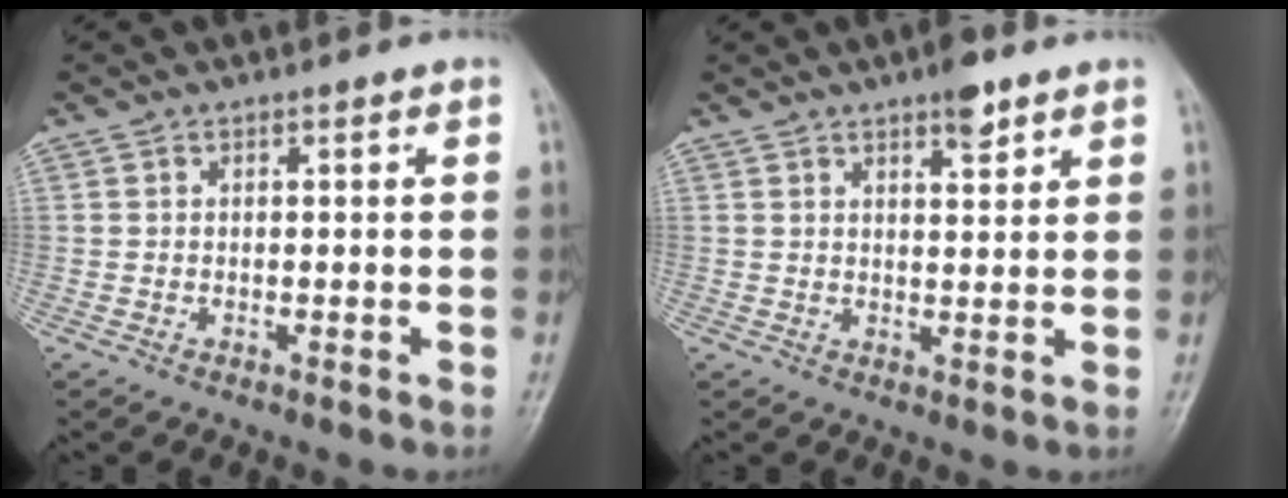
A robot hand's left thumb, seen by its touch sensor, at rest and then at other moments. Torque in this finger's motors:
{"motor_torque": [0.91, 0.32, 0.56, -0.60, 0.01]}